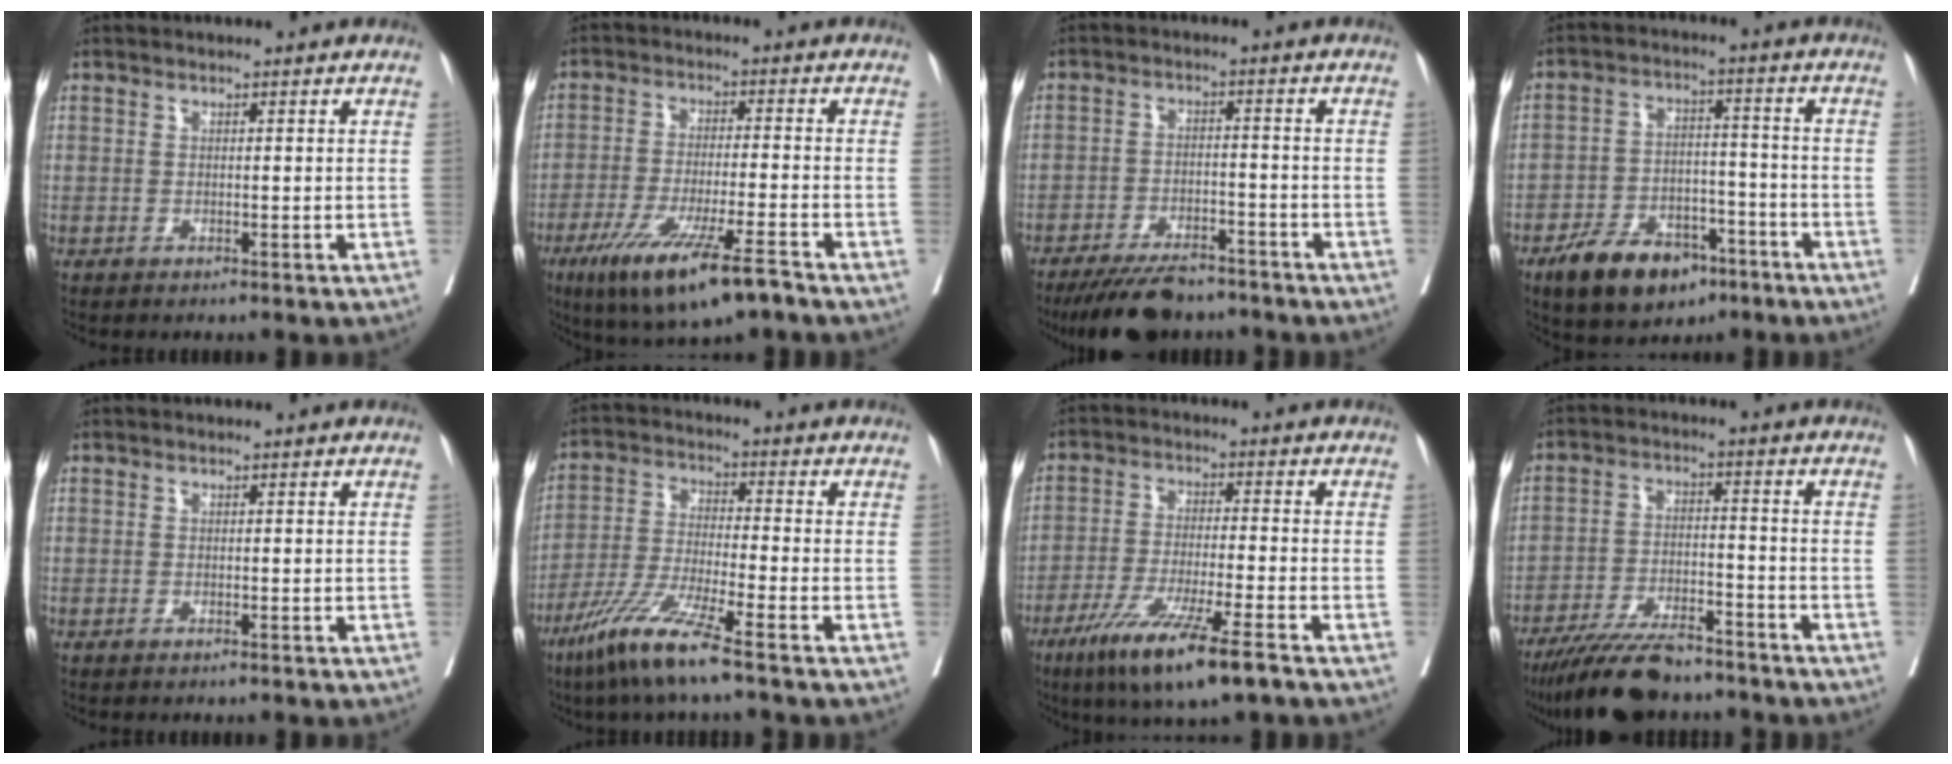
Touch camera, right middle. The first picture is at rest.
{"total": 12.6, "force": [-8.0, 1.2, 9.7], "torque": [-0.172, -0.033, -0.134]}
{"total": 9.2, "force": [-7.9, 2.8, 3.8], "torque": [-0.057, -0.010, -0.129]}
{"total": 11.3, "force": [-7.3, 5.9, 6.3], "torque": [-0.106, 0.007, -0.117]}
{"total": 0.0}
{"total": 9.9, "force": [-6.6, -0.4, 7.3], "torque": [-0.153, -0.032, -0.134]}
{"total": 11.9, "force": [-7.4, 0.2, 9.3], "torque": [-0.173, -0.035, -0.128]}
{"total": 11.4, "force": [-9.8, 2.4, 5.3], "torque": [-0.088, -0.017, -0.166]}